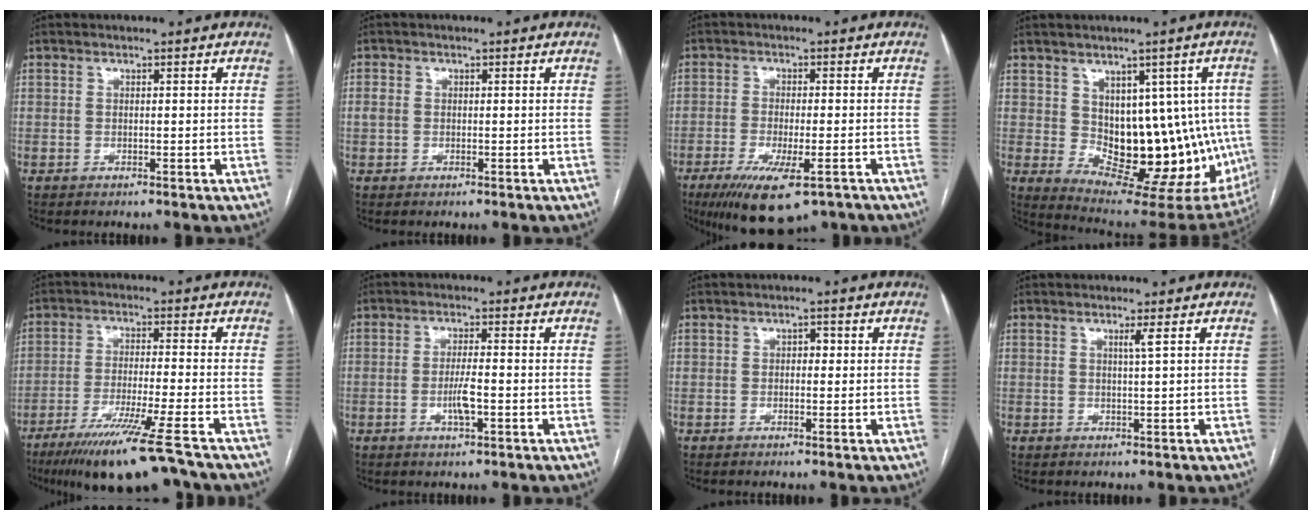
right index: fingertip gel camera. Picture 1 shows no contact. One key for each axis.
{"total": 1.3, "fx": 0.1, "fy": 1.1, "fz": 0.7, "tx": -0.021, "ty": 0.008, "tz": 0.007}
{"total": 11.3, "fx": -7.0, "fy": 3.0, "fz": 8.4, "tx": -0.139, "ty": -0.024, "tz": -0.107}
{"total": 15.0, "fx": 0.0, "fy": 8.7, "fz": 12.2, "tx": -0.137, "ty": 0.011, "tz": 0.025}
{"total": 14.3, "fx": -10.4, "fy": -0.3, "fz": 9.7, "tx": -0.167, "ty": -0.046, "tz": -0.170}
{"total": 3.7, "fx": -1.0, "fy": 0.5, "fz": 3.5, "tx": -0.073, "ty": -0.003, "tz": -0.015}
{"total": 1.3, "fx": 0.1, "fy": 0.8, "fz": 1.0, "tx": -0.009, "ty": 0.008, "tz": -0.001}
{"total": 1.2, "fx": 0.5, "fy": -0.4, "fz": 1.0, "tx": -0.025, "ty": -0.005, "tz": 0.013}